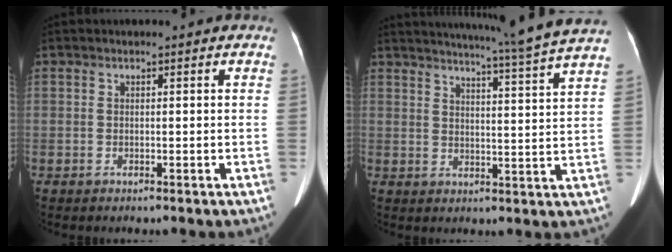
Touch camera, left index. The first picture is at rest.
{"total": 15.8, "force": [14.1, -2.6, 6.7], "torque": [-0.112, -0.049, 0.170]}